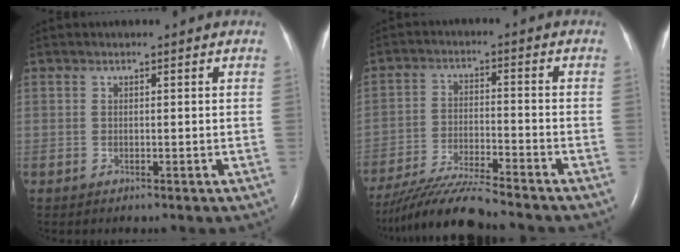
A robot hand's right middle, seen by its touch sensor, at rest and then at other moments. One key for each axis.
{"total": 10.3, "fx": -9.4, "fy": -0.8, "fz": 4.1, "tx": -0.075, "ty": -0.023, "tz": -0.171}